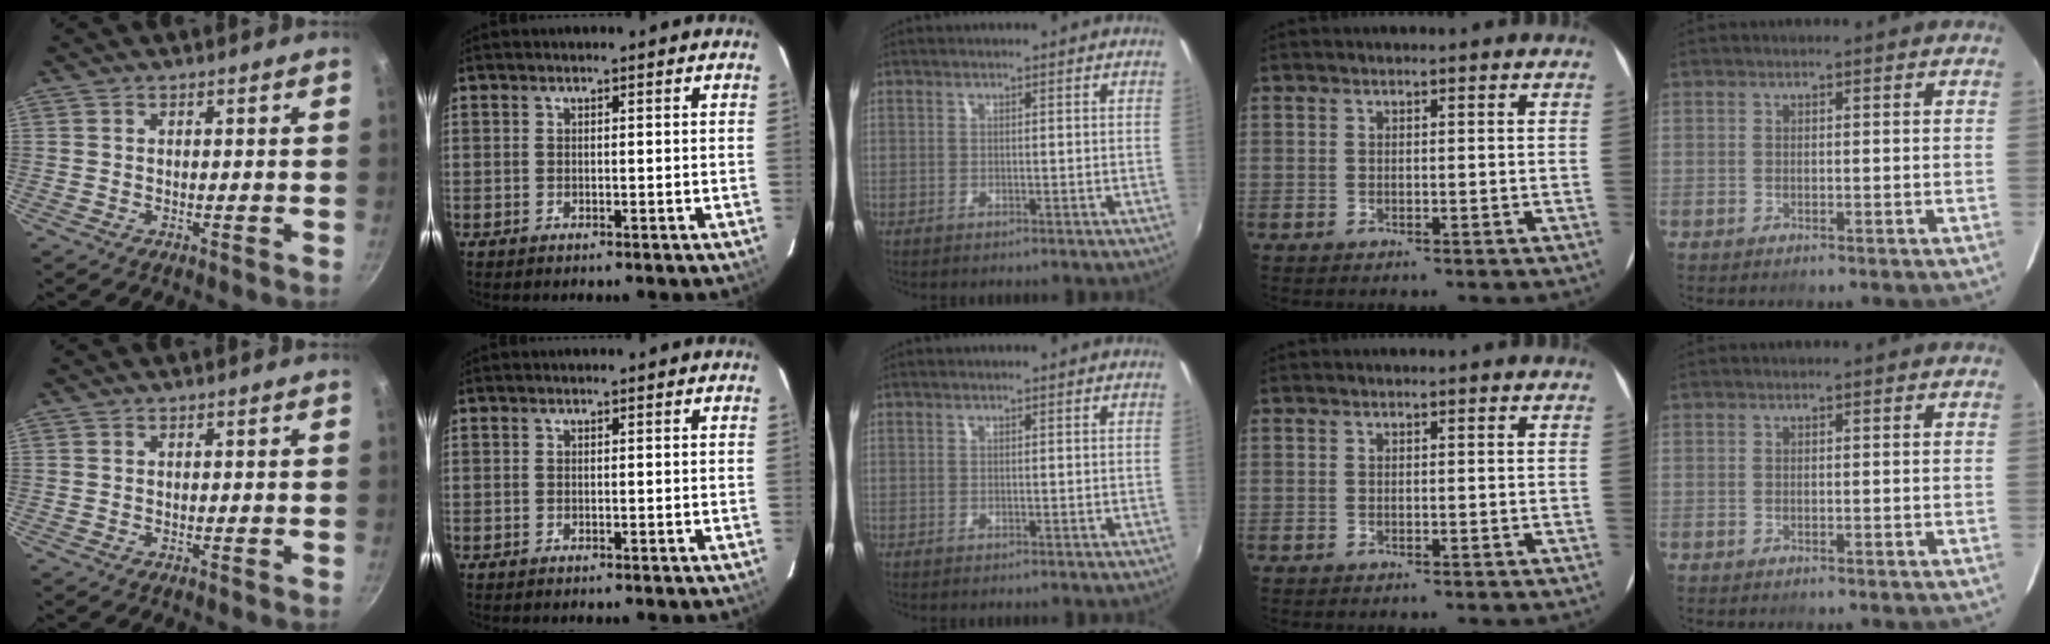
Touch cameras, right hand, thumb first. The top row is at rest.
{}